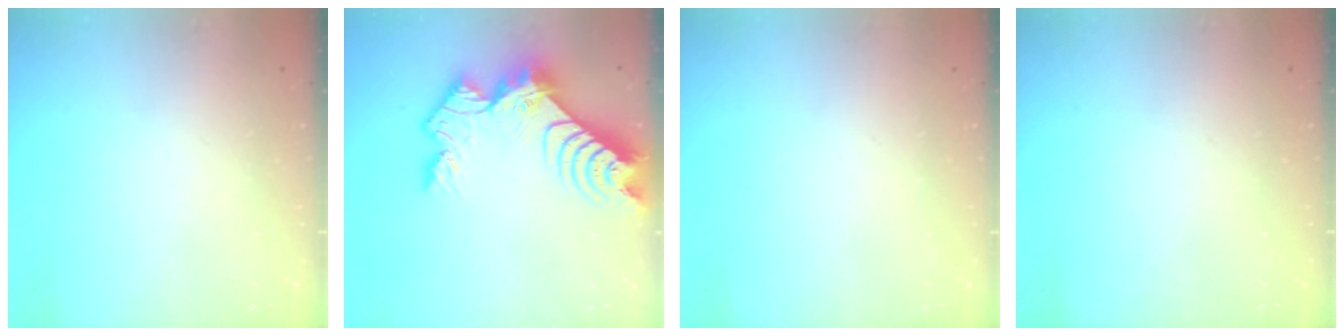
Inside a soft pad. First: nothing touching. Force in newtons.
{"total": 13.2, "press": 13.2, "slide": 1.0}
{"total": 0.0}
{"total": 0.0}